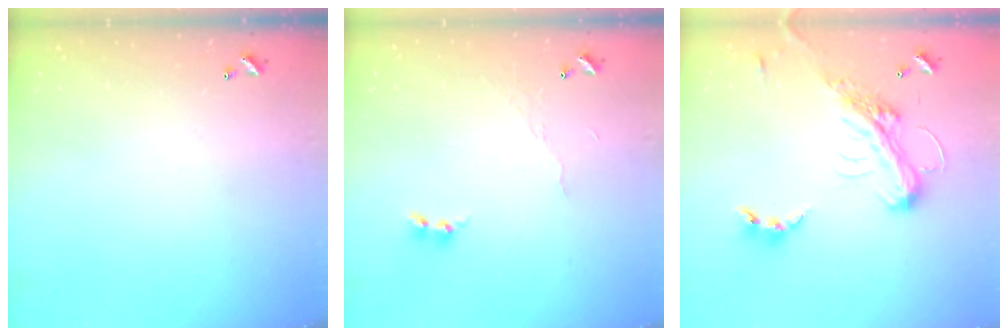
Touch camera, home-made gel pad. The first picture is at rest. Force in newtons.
{"total": 5.2, "press": 5.2, "slide": 0.3}
{"total": 6.2, "press": 6.0, "slide": 1.6}